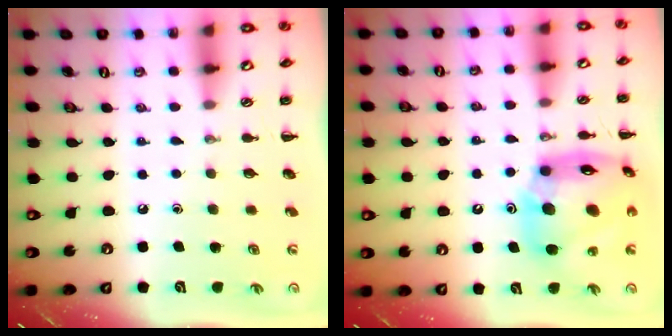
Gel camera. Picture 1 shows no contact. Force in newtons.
{"total": 17.7, "press": 17.1, "slide": 4.8}